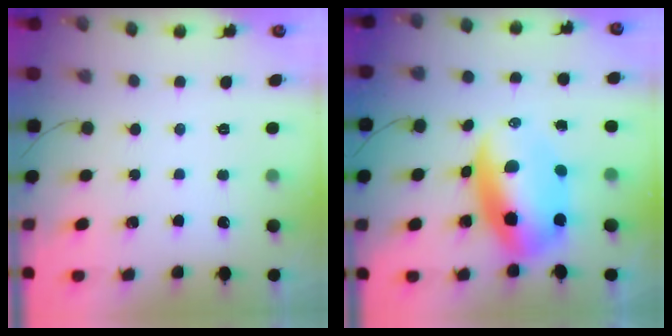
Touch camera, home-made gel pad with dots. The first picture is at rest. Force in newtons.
{"total": 12.5, "press": 12.1, "slide": 3.1}